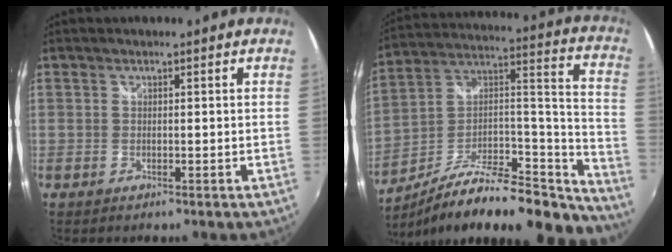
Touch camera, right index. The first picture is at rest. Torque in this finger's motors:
{"motor_torque": [0.32, -0.30, 0.38, 0.12]}